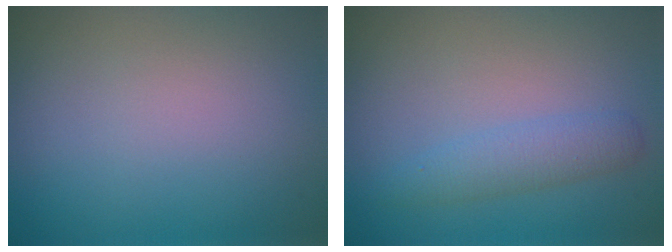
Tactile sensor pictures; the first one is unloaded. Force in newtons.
{"total": 2.4, "press": 2.4, "slide": 0.1}